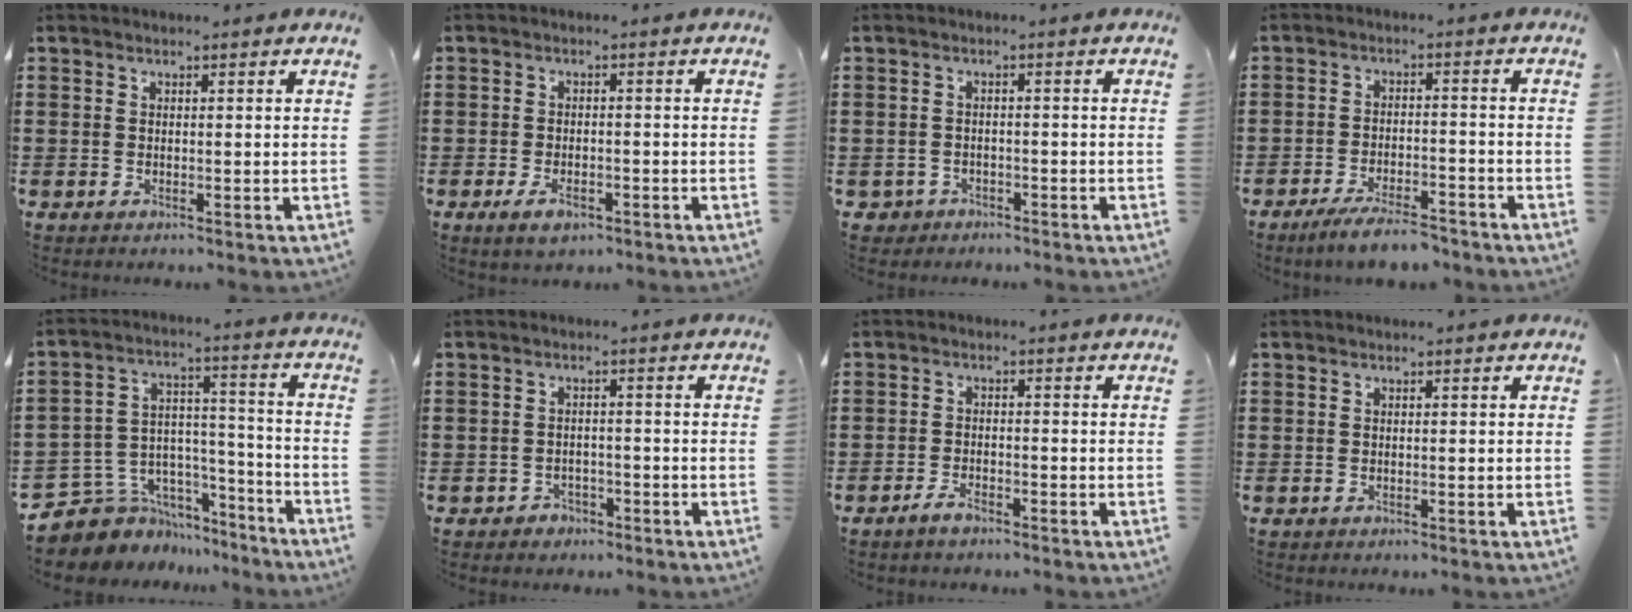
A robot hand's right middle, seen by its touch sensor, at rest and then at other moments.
{"total": 3.1, "force": [-1.8, 1.5, 2.0], "torque": [-0.042, -0.002, -0.034]}
{"total": 1.6, "force": [-1.4, 0.9, -0.1], "torque": [-0.006, -0.001, -0.031]}
{"total": 5.4, "force": [-4.7, 0.7, 2.5], "torque": [-0.054, -0.006, -0.091]}
{"total": 7.1, "force": [-5.3, 4.6, 0.6], "torque": [-0.036, 0.000, -0.099]}
{"total": 1.9, "force": [-1.7, 0.8, 0.0], "torque": [-0.009, 0.000, -0.038]}
{"total": 2.6, "force": [-2.1, 0.8, 1.3], "torque": [-0.032, 0.001, -0.042]}
{"total": 0.0}